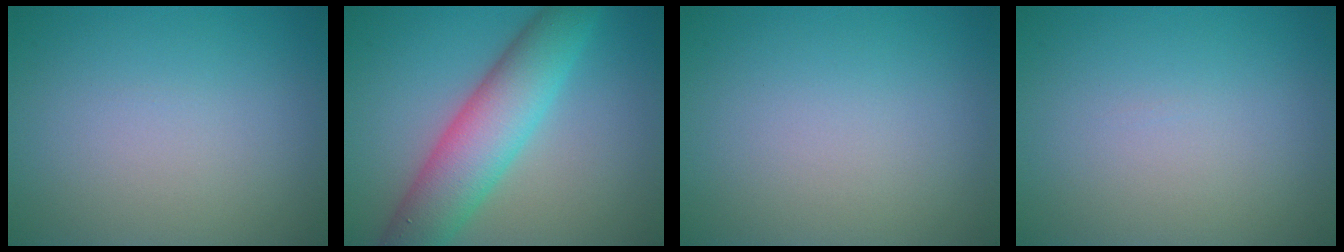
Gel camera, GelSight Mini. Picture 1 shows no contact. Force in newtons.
{"total": 7.5, "press": 7.5, "slide": 0.2}
{"total": 0.0}
{"total": 0.0}